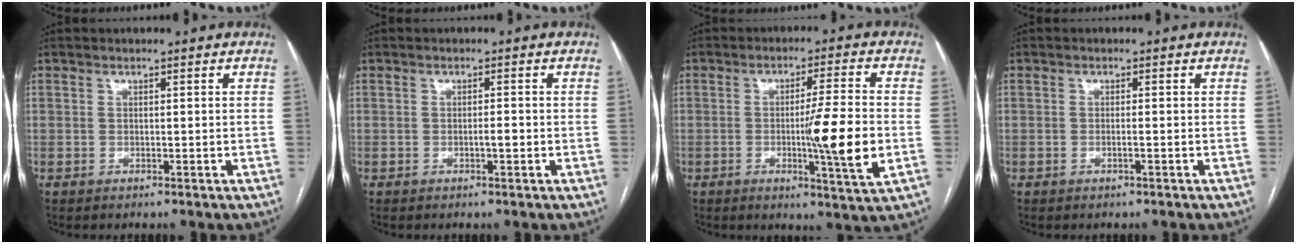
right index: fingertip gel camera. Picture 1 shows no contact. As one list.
[{"total": 1.2, "force": [-0.4, 0.1, 1.1], "torque": [-0.021, 0.001, -0.007]}, {"total": 11.1, "force": [-1.9, -0.4, 10.9], "torque": [-0.167, -0.017, -0.035]}, {"total": 0.8, "force": [-0.3, -0.1, 0.7], "torque": [-0.014, 0.001, -0.004]}]